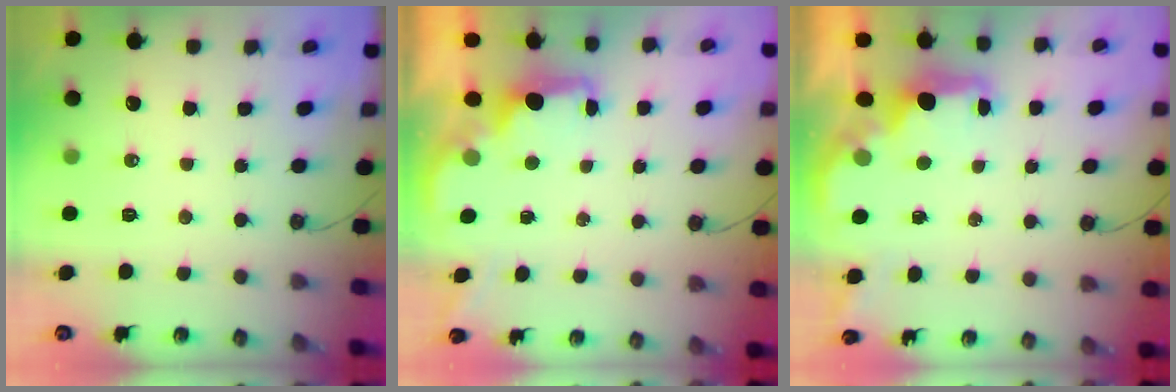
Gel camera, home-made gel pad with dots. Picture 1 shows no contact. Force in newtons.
{"total": 1.6, "press": 1.4, "slide": 0.8}
{"total": 2.2, "press": 2.0, "slide": 0.8}